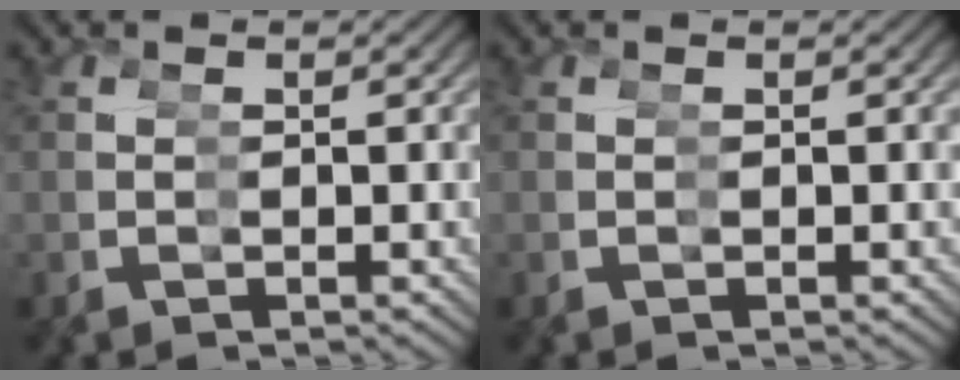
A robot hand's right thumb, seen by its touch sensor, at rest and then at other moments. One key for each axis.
{"total": 0.0}